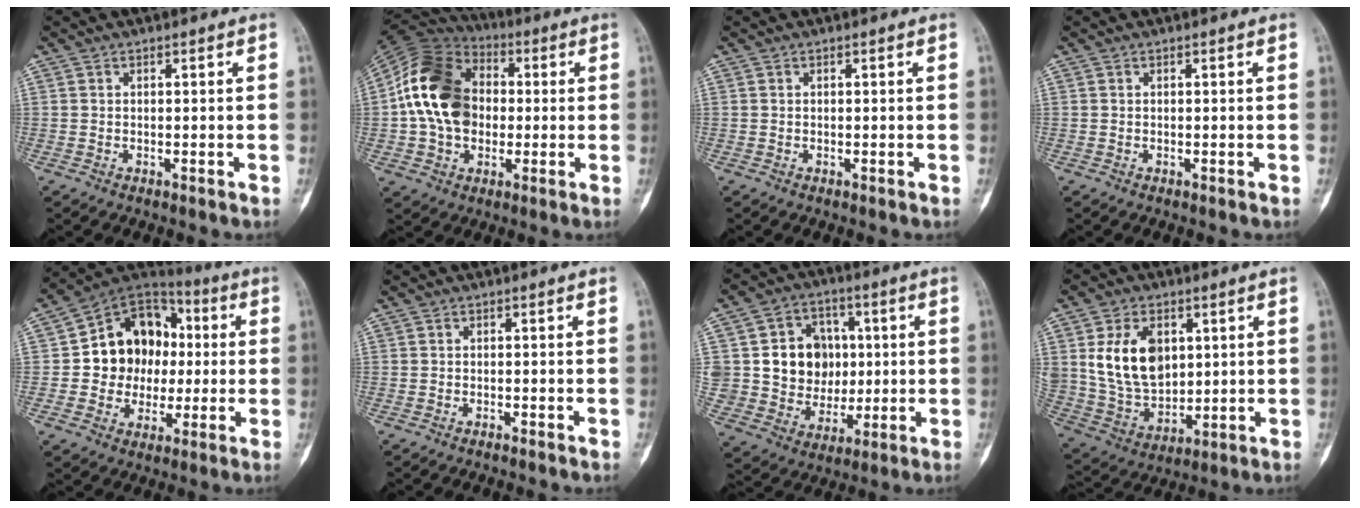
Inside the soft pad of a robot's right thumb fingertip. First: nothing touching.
{"total": 18.3, "force": [0.5, 13.6, 12.1], "torque": [-0.200, 0.025, 0.000]}
{"total": 0.0}
{"total": 0.0}
{"total": 15.9, "force": [0.4, 13.5, 8.4], "torque": [-0.074, 0.029, 0.007]}
{"total": 0.7, "force": [-0.6, 0.0, 0.3], "torque": [-0.009, 0.004, -0.008]}
{"total": 15.2, "force": [2.0, 13.2, 7.1], "torque": [-0.063, 0.010, 0.052]}
{"total": 14.5, "force": [3.9, 9.8, 10.0], "torque": [-0.157, -0.017, 0.089]}